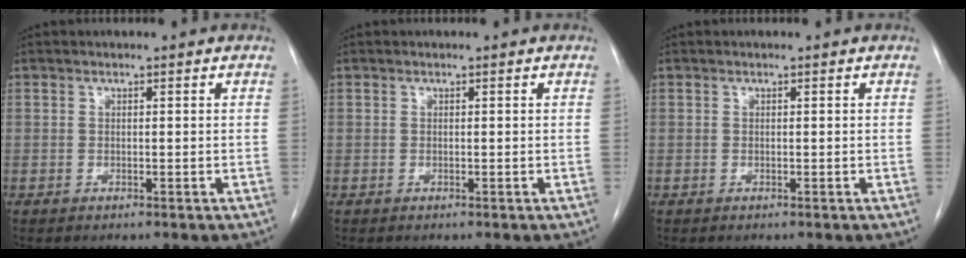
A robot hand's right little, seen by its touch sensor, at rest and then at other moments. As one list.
[{"total": 0.0}, {"total": 0.0}]